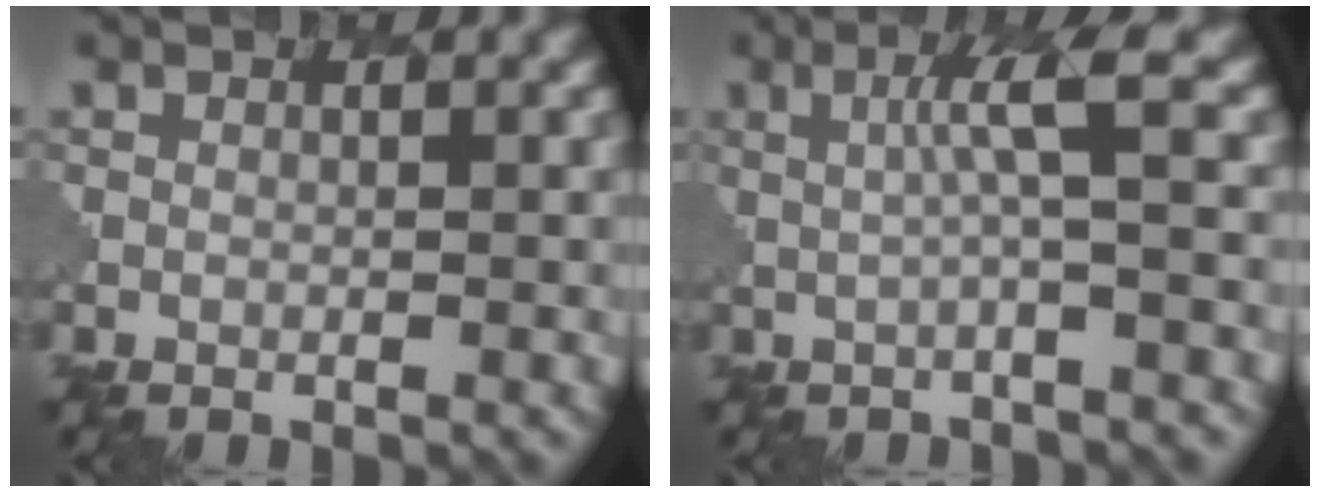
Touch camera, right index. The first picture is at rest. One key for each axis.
{"total": 3.7, "fx": 0.8, "fy": 0.3, "fz": 3.6, "tx": -0.061, "ty": 0.003, "tz": 0.015}